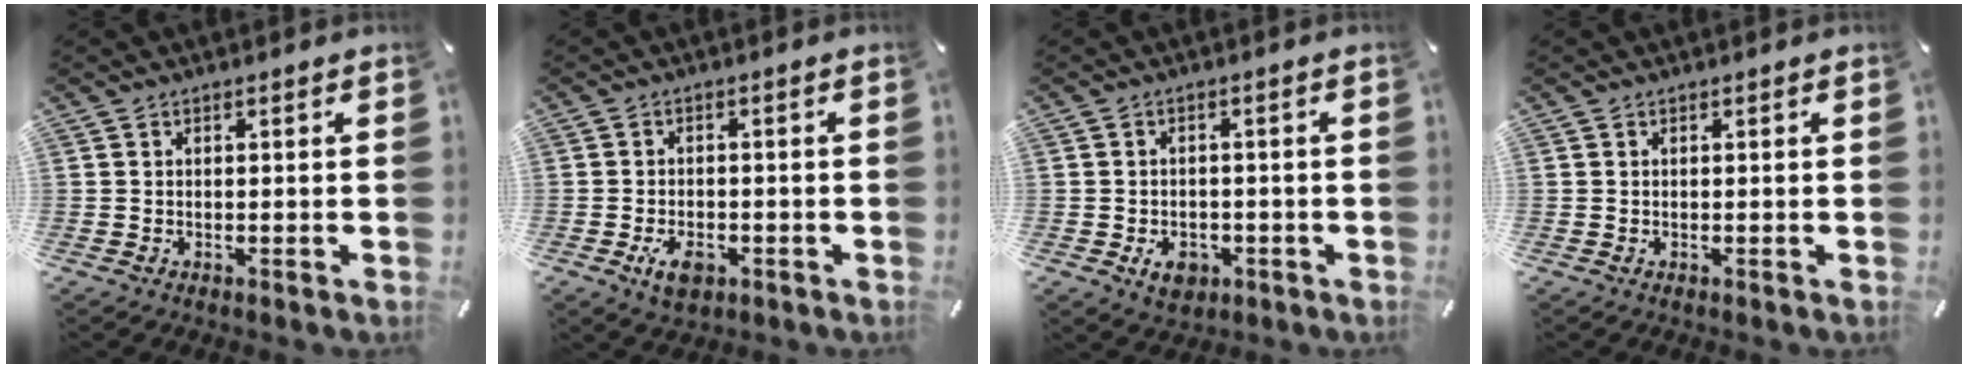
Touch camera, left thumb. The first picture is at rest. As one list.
[{"total": 5.0, "force": [-2.1, 3.2, 3.2], "torque": [-0.063, 0.001, -0.040]}, {"total": 5.1, "force": [-1.9, 3.9, 2.6], "torque": [-0.046, 0.002, -0.035]}, {"total": 0.0}]